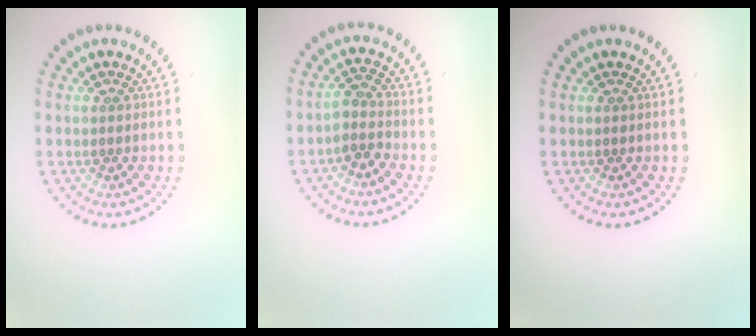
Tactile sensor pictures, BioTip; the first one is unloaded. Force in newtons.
{"total": 2.0, "press": 1.5, "slide": 1.2}
{"total": 0.0}